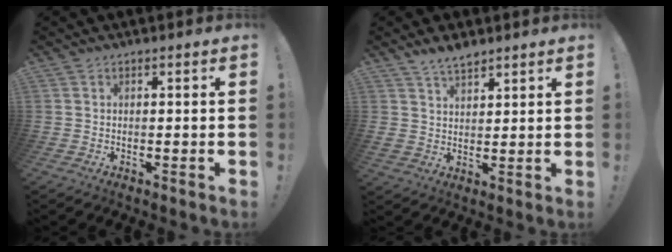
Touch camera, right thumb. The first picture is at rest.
{"total": 6.3, "force": [4.9, 3.1, 2.2], "torque": [-0.041, -0.024, 0.094]}